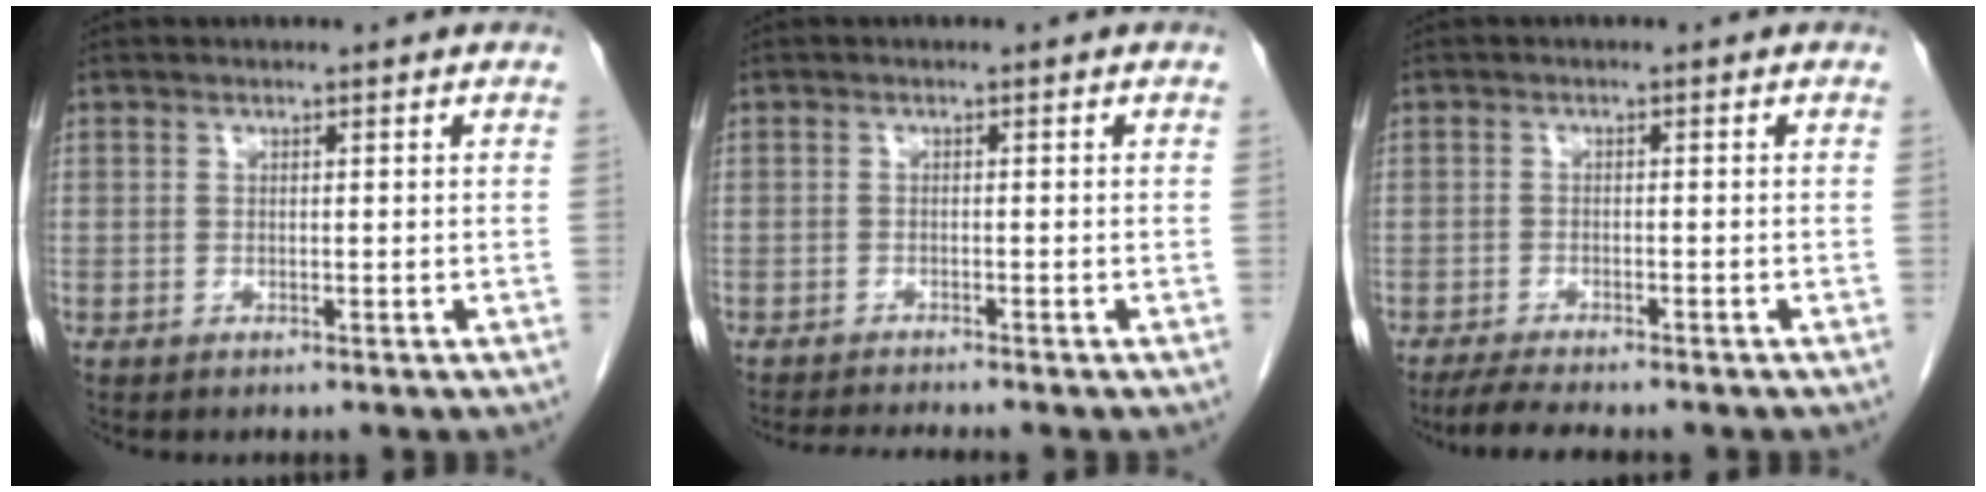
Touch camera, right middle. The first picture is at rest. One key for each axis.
{"total": 4.0, "fx": -3.7, "fy": -0.8, "fz": 1.3, "tx": -0.022, "ty": -0.018, "tz": -0.060}
{"total": 5.5, "fx": -4.7, "fy": 0.5, "fz": 2.8, "tx": -0.048, "ty": -0.014, "tz": -0.075}